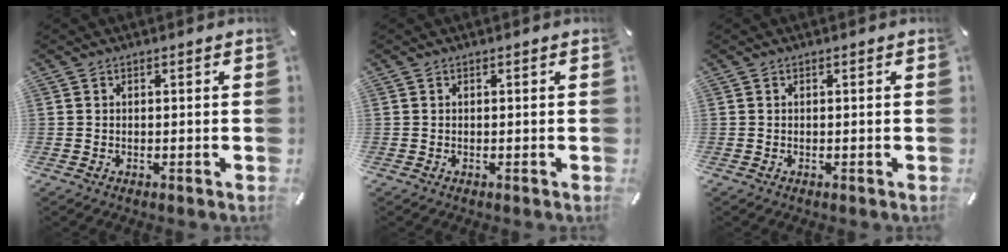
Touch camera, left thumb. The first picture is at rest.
{"total": 0.0}
{"total": 0.0}